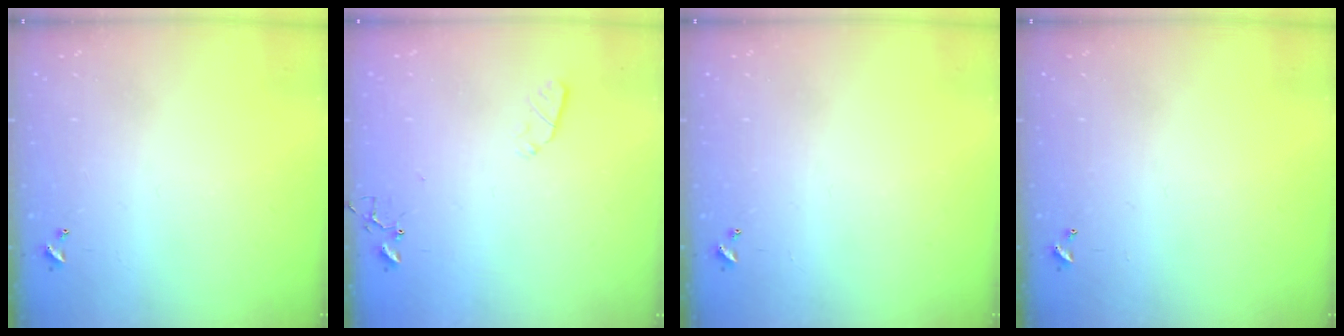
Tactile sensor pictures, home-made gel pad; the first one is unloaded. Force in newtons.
{"total": 2.9, "press": 2.8, "slide": 0.5}
{"total": 0.0}
{"total": 0.0}